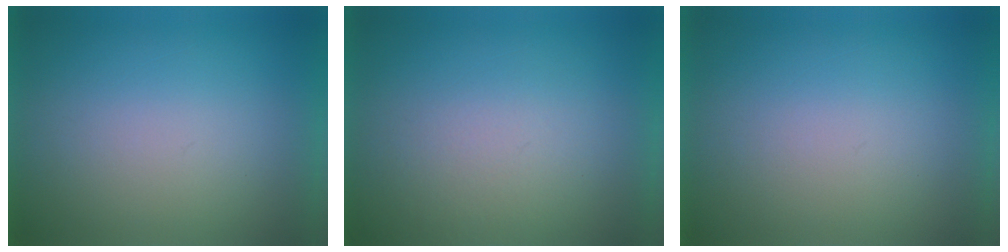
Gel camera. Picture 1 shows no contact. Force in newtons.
{"total": 3.7}
{"total": 0.0}